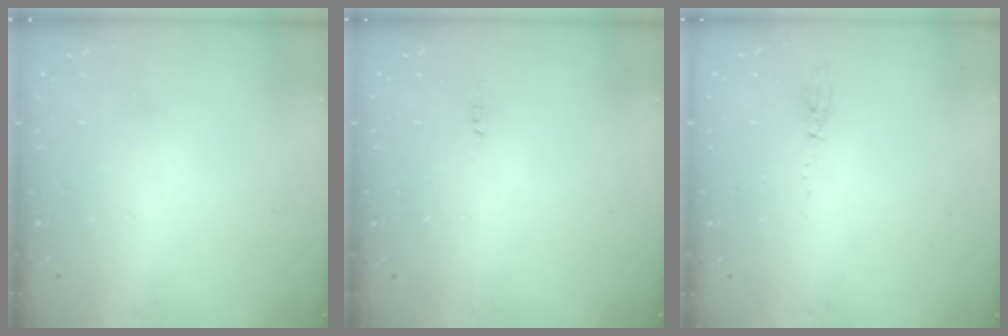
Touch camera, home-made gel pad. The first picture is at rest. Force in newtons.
{"total": 4.8, "press": 2.5, "slide": 4.1}
{"total": 4.8, "press": 4.7, "slide": 1.0}